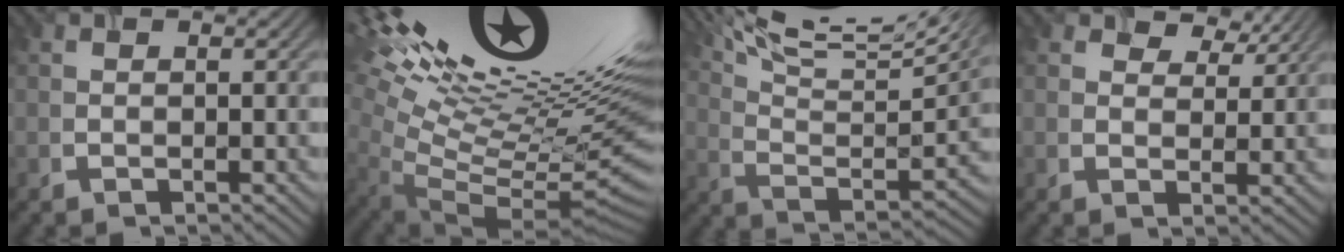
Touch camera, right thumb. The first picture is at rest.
{"total": 19.5, "force": [8.0, 5.5, 16.9], "torque": [-0.238, 0.030, 0.147]}
{"total": 16.7, "force": [11.2, 3.8, 11.9], "torque": [-0.225, 0.020, 0.164]}
{"total": 3.6, "force": [2.2, 2.3, 1.7], "torque": [-0.027, 0.001, 0.035]}